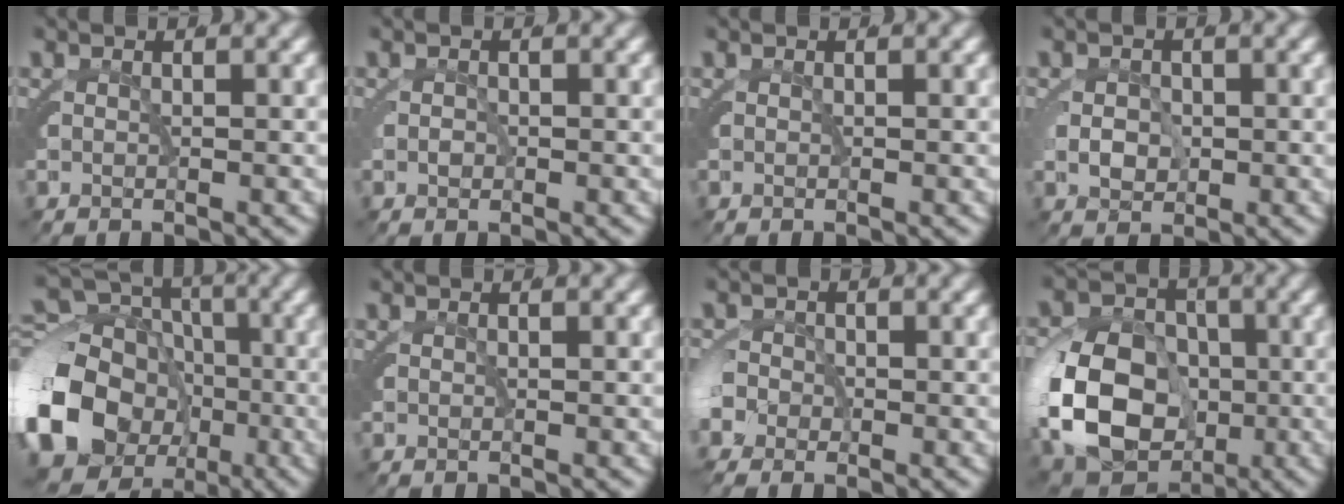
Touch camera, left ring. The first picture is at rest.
{"total": 0.0}
{"total": 0.0}
{"total": 1.2, "force": [0.3, 0.8, 0.8], "torque": [-0.014, -0.001, 0.011]}
{"total": 16.9, "force": [-3.7, 14.7, 7.5], "torque": [-0.172, -0.059, -0.054]}
{"total": 0.0}
{"total": 2.0, "force": [-0.6, 1.6, 0.9], "torque": [-0.034, -0.004, -0.007]}
{"total": 12.6, "force": [-1.4, 10.1, 7.4], "torque": [-0.150, -0.030, -0.022]}